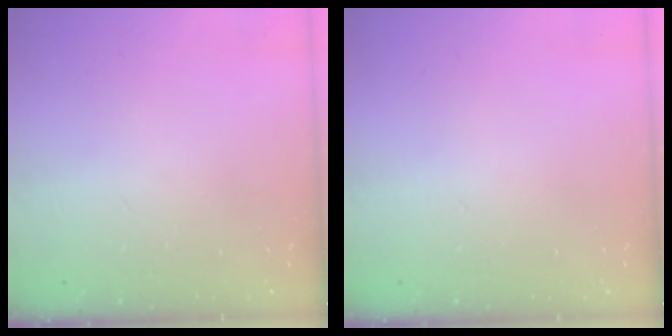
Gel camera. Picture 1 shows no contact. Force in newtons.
{"total": 0.0}